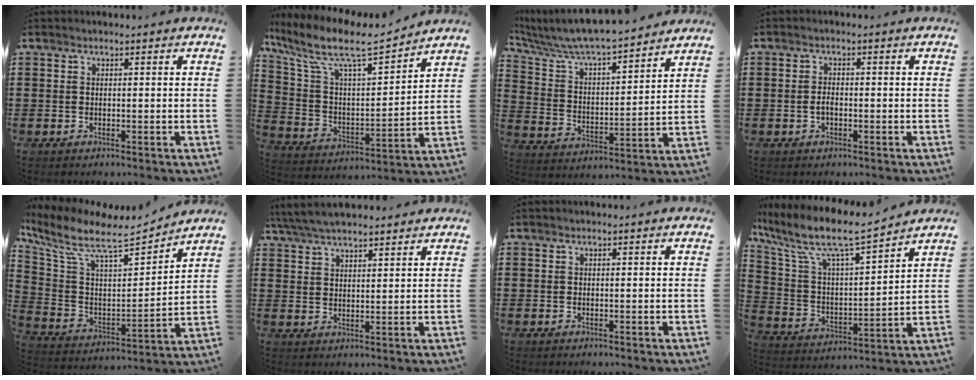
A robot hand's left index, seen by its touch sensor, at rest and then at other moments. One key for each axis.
{"total": 9.6, "fx": 7.4, "fy": 2.1, "fz": 5.7, "tx": -0.143, "ty": -0.047, "tz": 0.122}
{"total": 7.5, "fx": 7.2, "fy": 0.1, "fz": 2.1, "tx": -0.074, "ty": -0.053, "tz": 0.121}
{"total": 1.6, "fx": -0.4, "fy": 0.7, "fz": 1.4, "tx": -0.036, "ty": -0.002, "tz": -0.011}
{"total": 8.9, "fx": 7.3, "fy": 2.1, "fz": 4.6, "tx": -0.125, "ty": -0.050, "tz": 0.121}
{"total": 5.2, "fx": 4.7, "fy": 0.7, "fz": 2.0, "tx": -0.053, "ty": -0.010, "tz": 0.087}
{"total": 0.0}
{"total": 9.0, "fx": 7.1, "fy": 1.7, "fz": 5.3, "tx": -0.135, "ty": -0.047, "tz": 0.114}